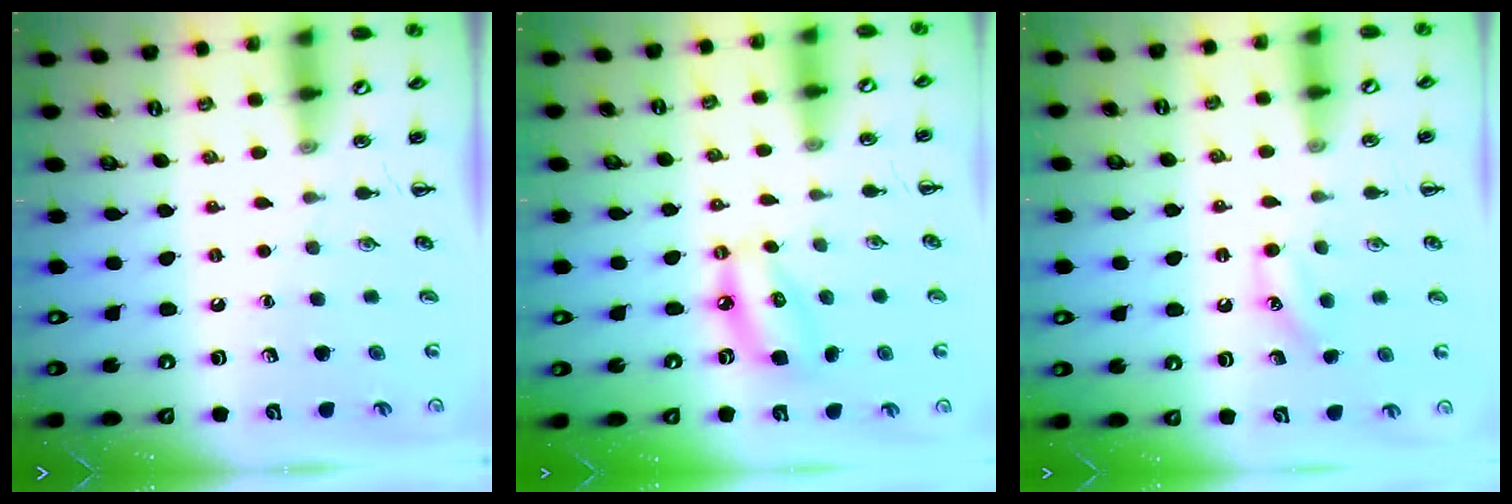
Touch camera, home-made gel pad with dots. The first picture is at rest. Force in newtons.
{"total": 9.0, "press": 8.7, "slide": 2.3}
{"total": 6.2, "press": 6.0, "slide": 1.7}